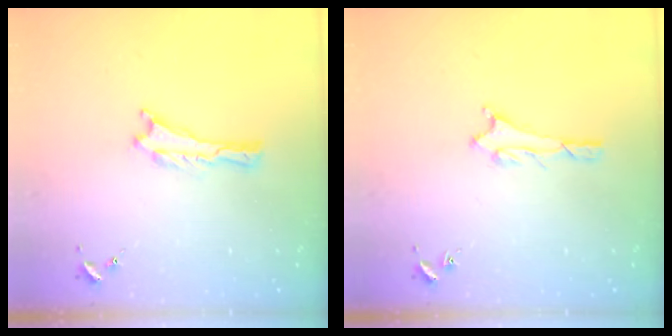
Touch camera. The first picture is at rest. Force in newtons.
{"total": 1.1, "press": 1.1, "slide": 0.1}